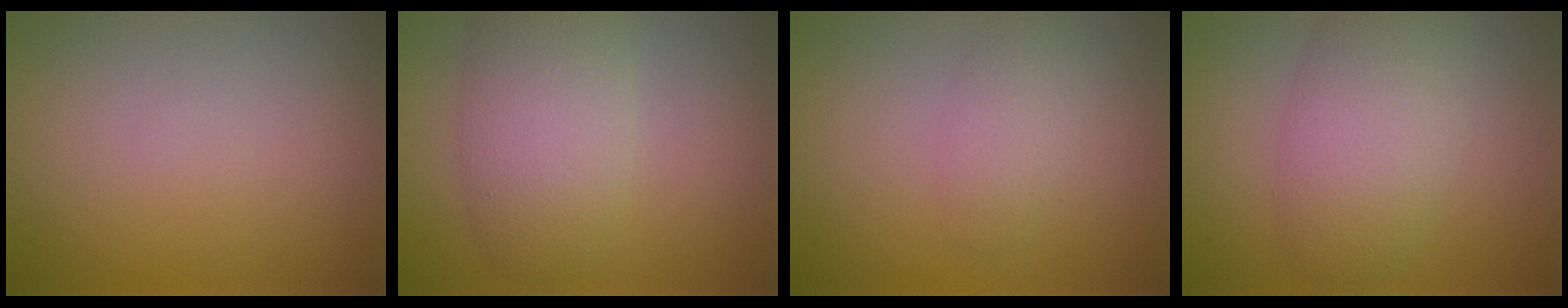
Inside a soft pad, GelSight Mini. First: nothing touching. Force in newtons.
{"total": 5.6, "press": 5.6, "slide": 0.2}
{"total": 2.2, "press": 2.2, "slide": 0.1}
{"total": 6.1, "press": 6.1, "slide": 0.3}